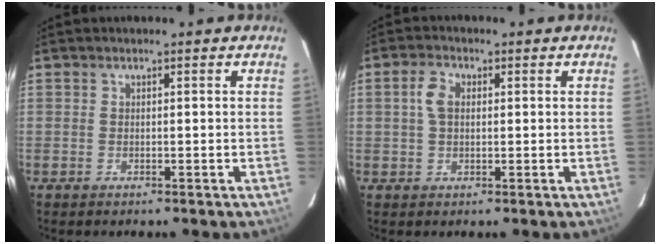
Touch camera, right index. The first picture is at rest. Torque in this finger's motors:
{"motor_torque": [0.30, -0.15, 0.19, 0.05]}